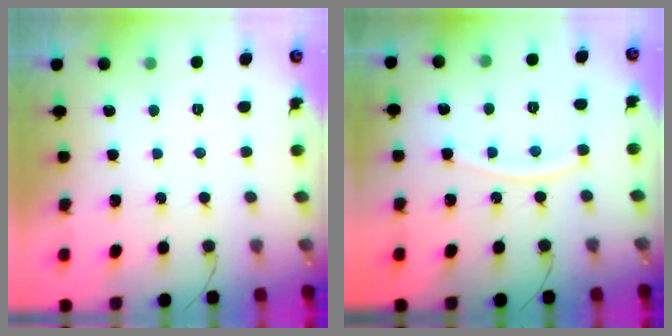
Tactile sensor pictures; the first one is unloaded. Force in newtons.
{"total": 8.2, "press": 8.1, "slide": 1.1}